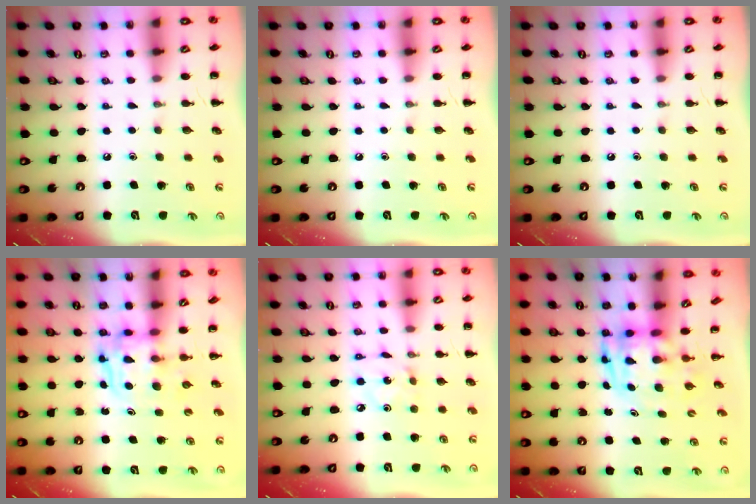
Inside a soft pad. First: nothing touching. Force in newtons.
{"total": 0.0}
{"total": 0.0}
{"total": 3.4, "press": 3.4, "slide": 0.2}
{"total": 2.2, "press": 2.2, "slide": 0.4}
{"total": 3.2, "press": 3.1, "slide": 0.7}